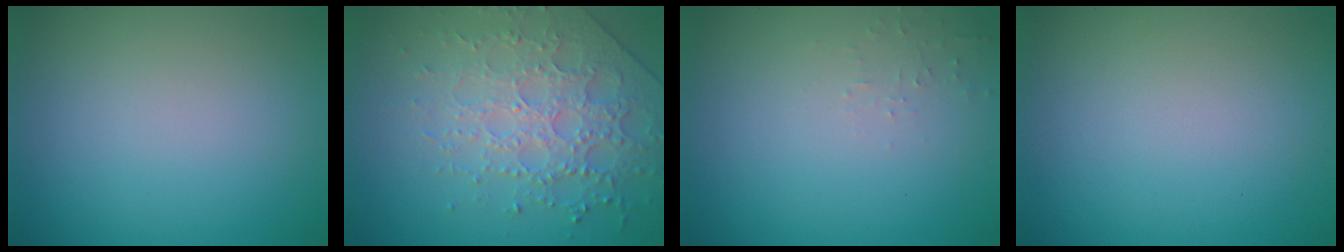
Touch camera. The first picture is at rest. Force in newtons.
{"total": 4.3, "press": 4.3, "slide": 0.9}
{"total": 0.8, "press": 0.7, "slide": 0.1}
{"total": 0.0}